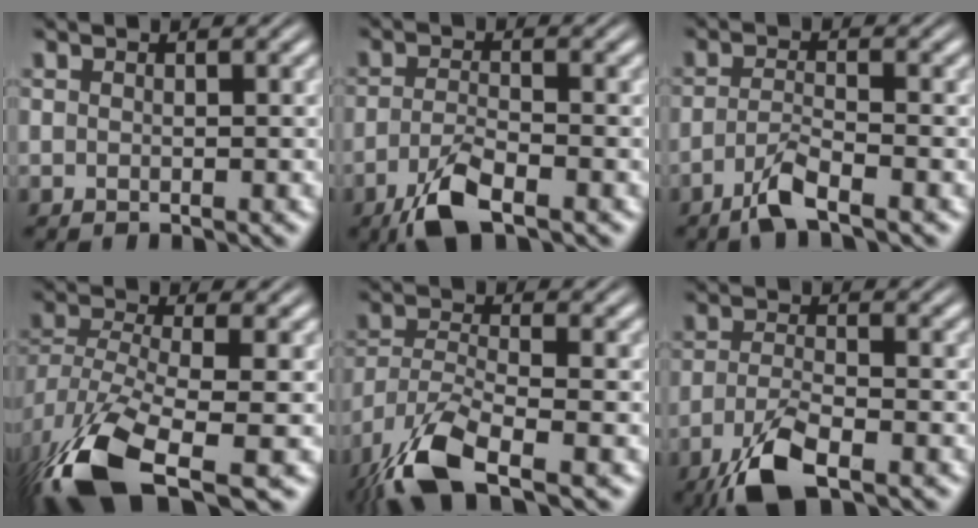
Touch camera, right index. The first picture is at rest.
{"total": 4.3, "force": [-3.1, 1.0, 2.8], "torque": [-0.048, -0.007, -0.052]}
{"total": 3.1, "force": [-2.5, 0.2, 1.9], "torque": [-0.035, -0.003, -0.045]}
{"total": 10.2, "force": [-5.9, 4.9, 6.7], "torque": [-0.172, -0.061, -0.065]}
{"total": 7.5, "force": [-4.5, 3.1, 5.0], "torque": [-0.113, -0.036, -0.058]}
{"total": 5.4, "force": [-3.6, 1.5, 3.7], "torque": [-0.067, -0.012, -0.057]}